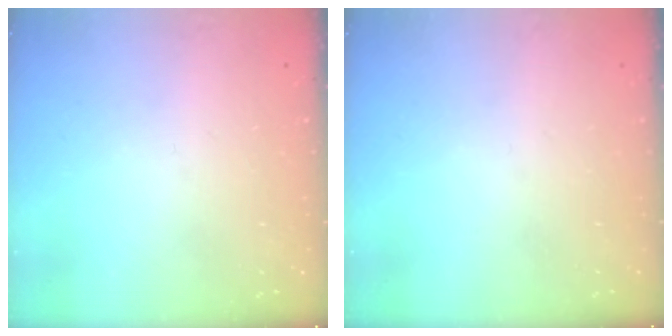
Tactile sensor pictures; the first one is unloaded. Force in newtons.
{"total": 0.0}